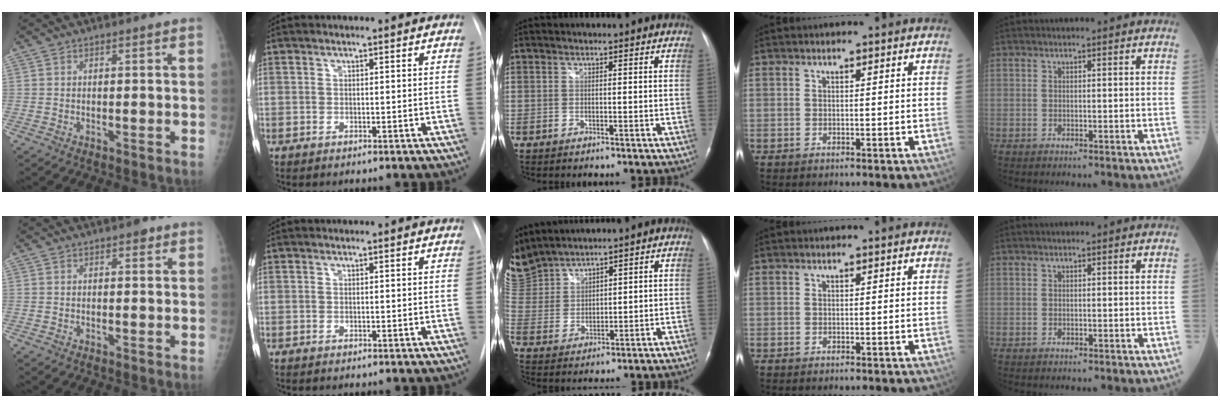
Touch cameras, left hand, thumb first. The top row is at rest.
{"thumb": {"total": 1.3, "force": [0.6, 0.7, 0.8], "torque": [-0.002, 0.001, 0.005]}, "middle": {"total": 10.0, "force": [9.5, 2.9, 1.4], "torque": [-0.055, 0.018, 0.210]}}